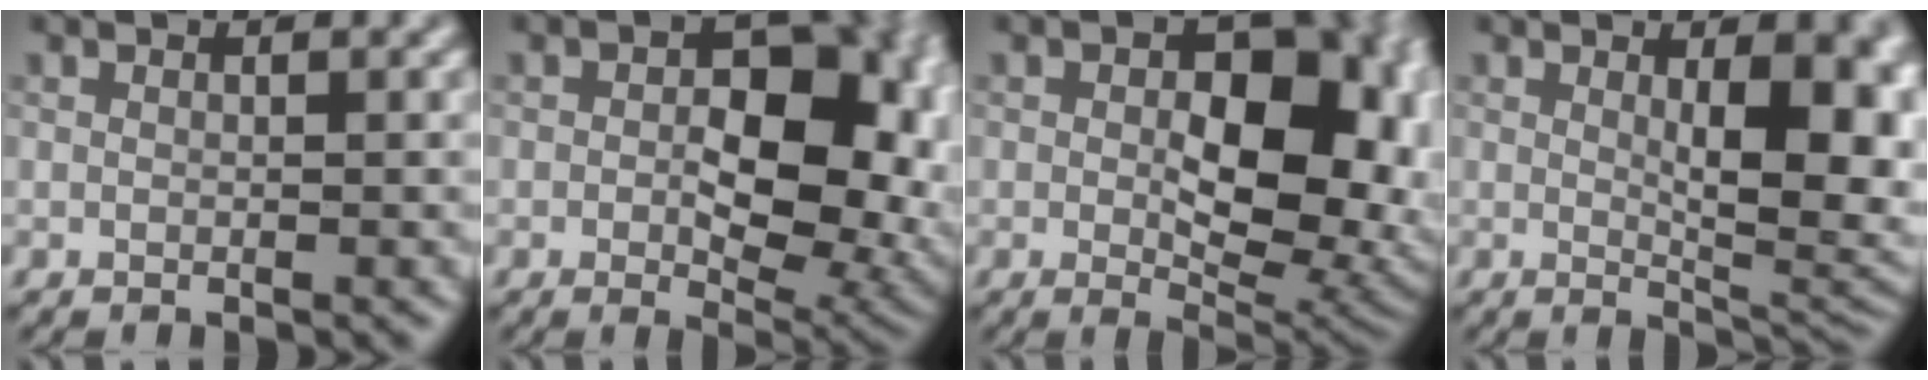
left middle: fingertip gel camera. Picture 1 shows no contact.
{"total": 13.5, "force": [0.6, 8.3, 10.6], "torque": [-0.106, -0.005, 0.017]}
{"total": 13.3, "force": [0.3, 8.0, 10.6], "torque": [-0.116, -0.006, 0.014]}
{"total": 8.1, "force": [1.0, 2.9, 7.5], "torque": [-0.100, -0.010, 0.026]}